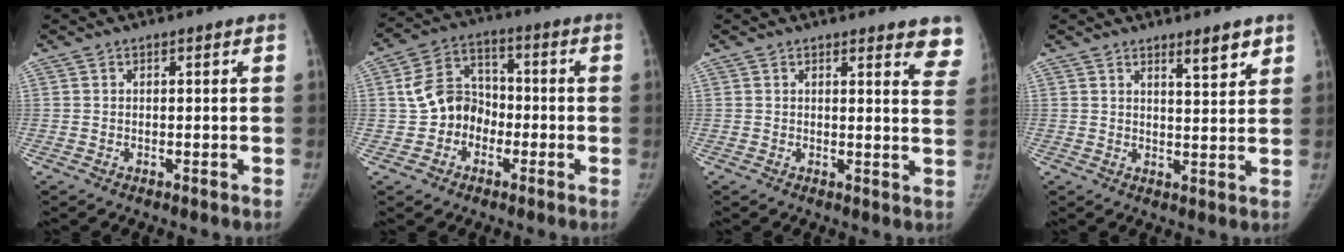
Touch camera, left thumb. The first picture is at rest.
{"total": 9.3, "force": [-1.9, 7.8, 4.6], "torque": [-0.051, 0.035, -0.045]}
{"total": 8.0, "force": [6.9, 2.1, 3.4], "torque": [-0.002, -0.036, 0.055]}
{"total": 4.9, "force": [3.5, 1.1, 3.2], "torque": [-0.037, -0.028, 0.051]}